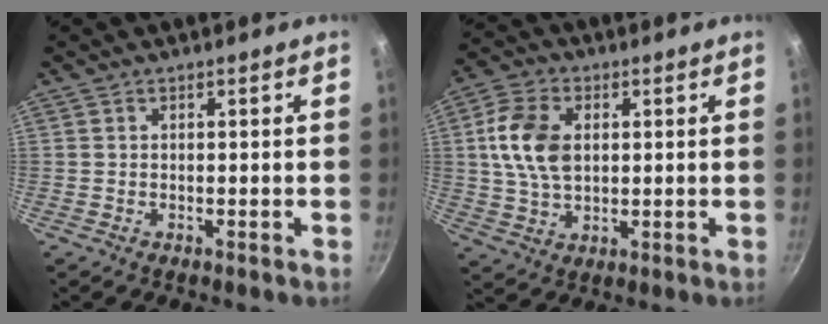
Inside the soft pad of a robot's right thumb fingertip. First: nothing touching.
{"total": 10.9, "force": [1.8, 7.2, 8.0], "torque": [-0.141, 0.006, 0.031]}